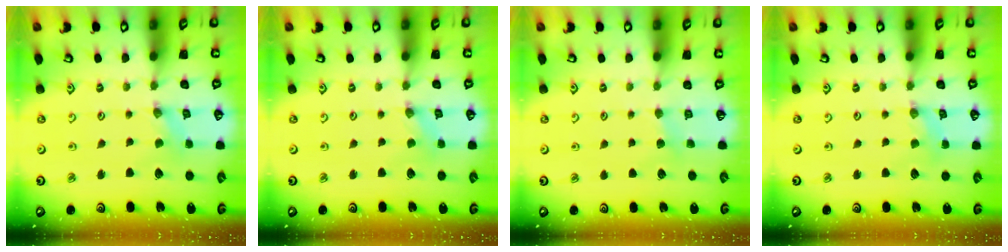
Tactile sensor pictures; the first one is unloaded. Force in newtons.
{"total": 0.0}
{"total": 2.5, "press": 2.5, "slide": 0.4}
{"total": 2.8, "press": 2.7, "slide": 0.4}